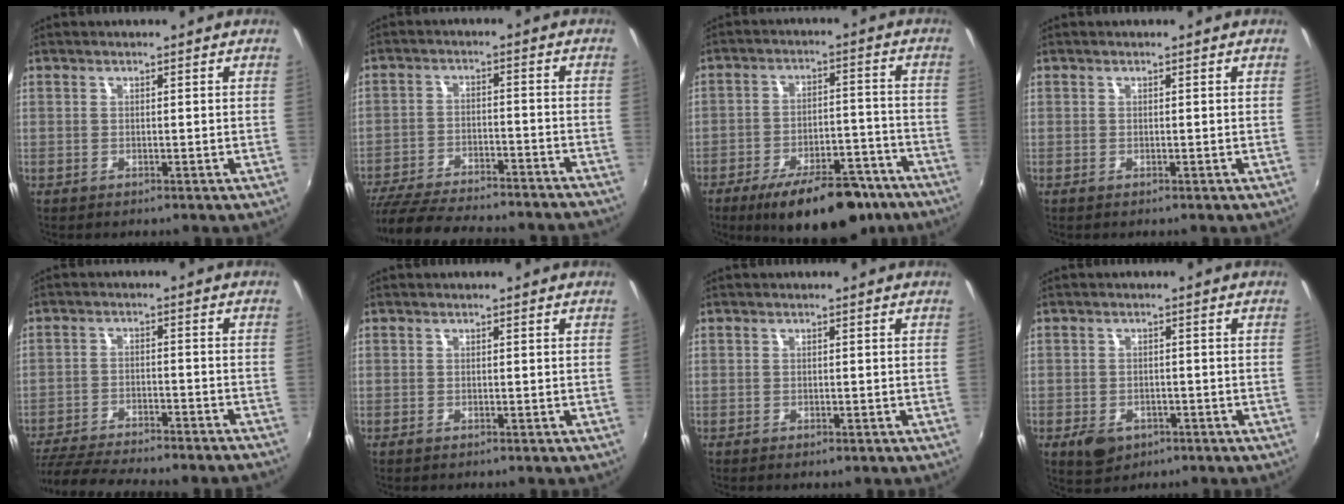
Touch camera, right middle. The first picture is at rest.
{"total": 25.5, "force": [-22.3, 5.4, 11.1], "torque": [-0.220, -0.034, -0.310]}
{"total": 16.6, "force": [-12.3, 6.4, 9.2], "torque": [-0.142, 0.005, -0.164]}
{"total": 0.0}
{"total": 18.4, "force": [-16.2, 2.5, 8.4], "torque": [-0.170, -0.029, -0.240]}
{"total": 0.0}
{"total": 0.8, "force": [-0.6, 0.4, 0.4], "torque": [-0.009, -0.002, -0.010]}
{"total": 5.2, "force": [-2.6, 3.7, 2.5], "torque": [-0.057, -0.007, -0.035]}